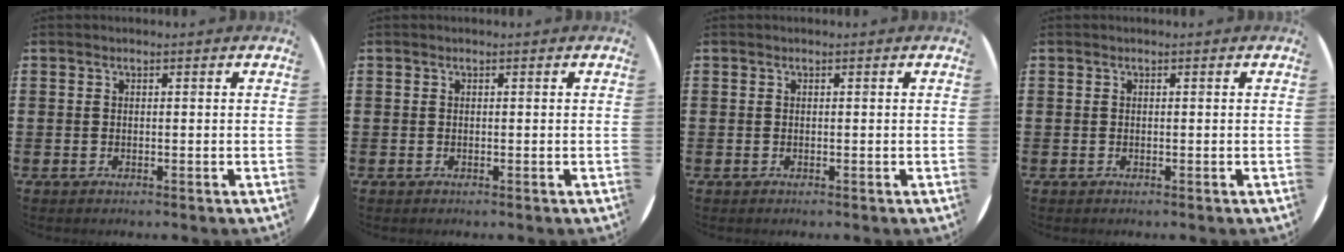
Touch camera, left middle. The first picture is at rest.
{"total": 0.0}
{"total": 0.0}
{"total": 0.0}